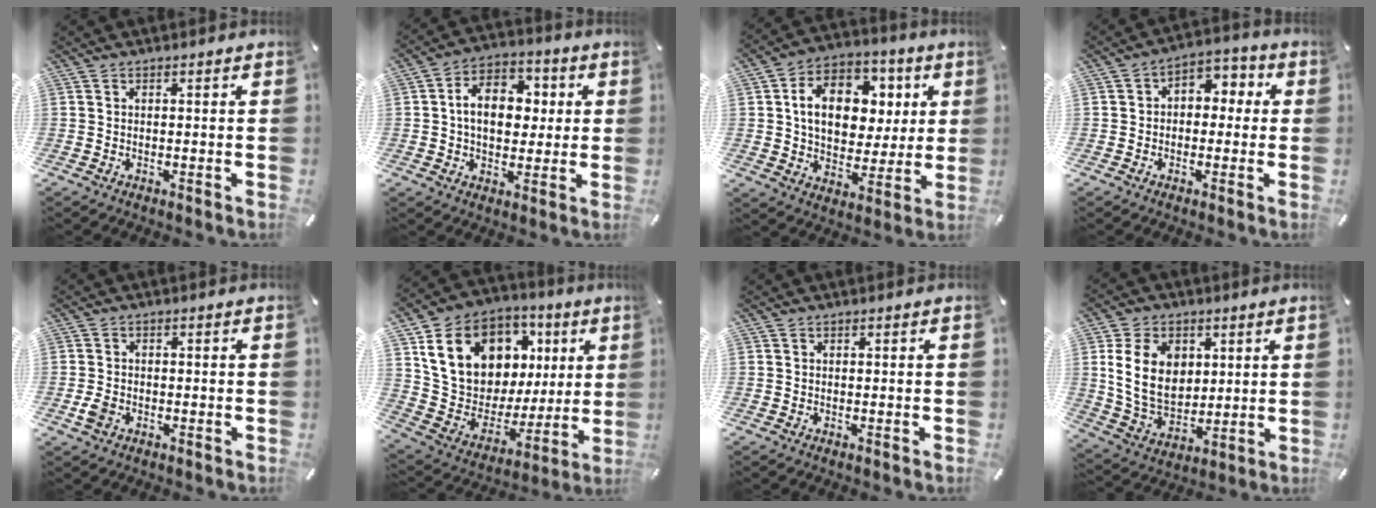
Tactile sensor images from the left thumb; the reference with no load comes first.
{"total": 11.4, "force": [0.9, 8.5, 7.6], "torque": [-0.115, 0.012, 0.015]}
{"total": 15.1, "force": [3.3, 11.5, 9.2], "torque": [-0.146, 0.002, 0.062]}
{"total": 4.7, "force": [-1.3, 4.0, 2.1], "torque": [-0.022, 0.016, -0.031]}
{"total": 2.9, "force": [-1.0, 2.2, 1.6], "torque": [-0.041, 0.001, -0.021]}
{"total": 19.0, "force": [7.6, 14.7, 9.3], "torque": [-0.165, -0.029, 0.154]}
{"total": 0.0}
{"total": 13.3, "force": [3.3, 10.1, 7.9], "torque": [-0.171, -0.003, 0.057]}